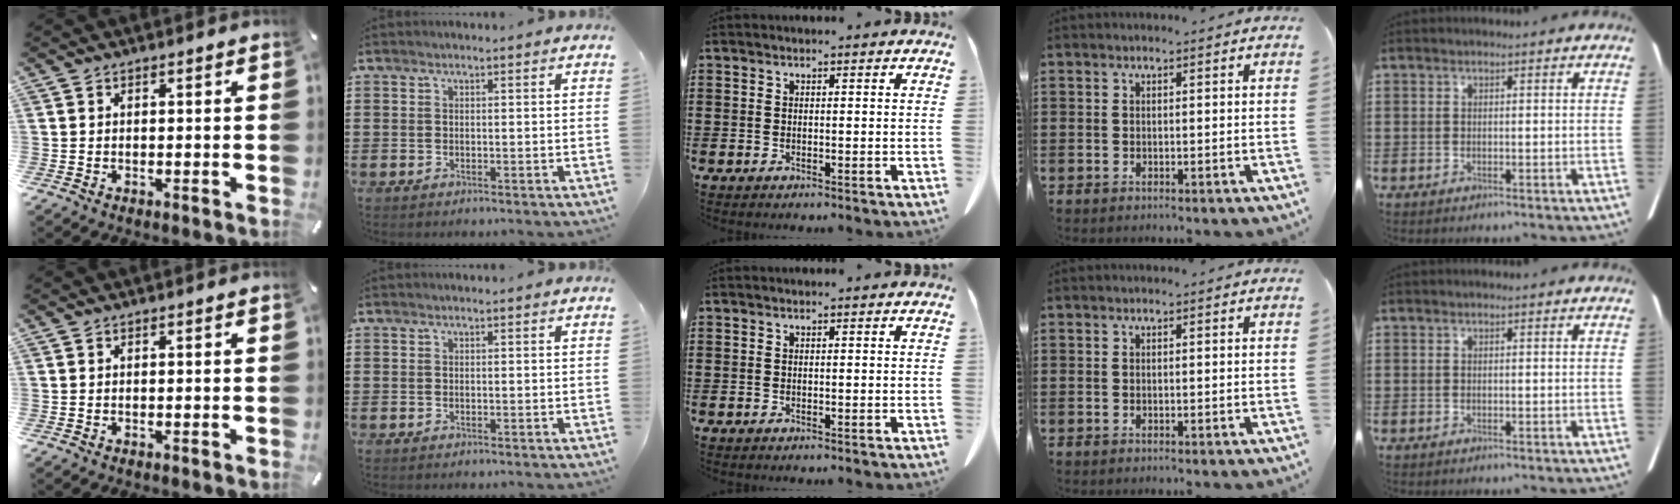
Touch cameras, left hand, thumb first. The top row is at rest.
{}